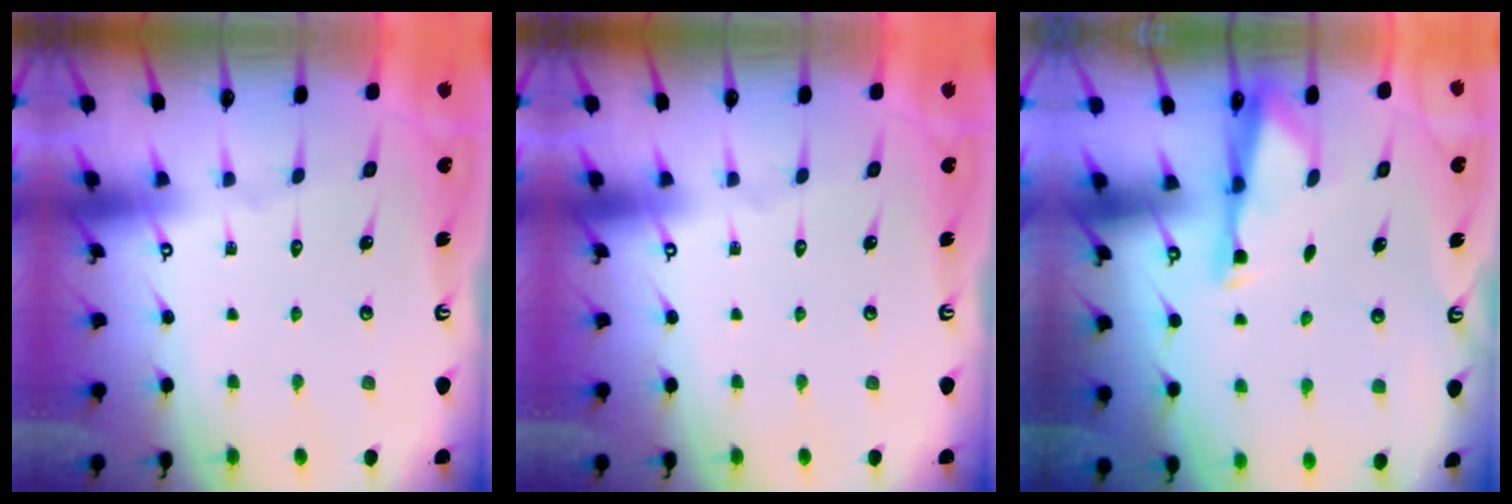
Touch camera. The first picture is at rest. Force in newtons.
{"total": 0.0}
{"total": 3.1, "press": 3.0, "slide": 0.6}